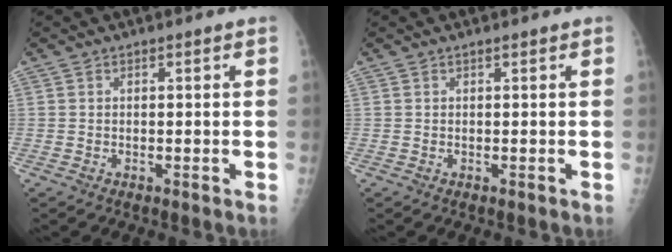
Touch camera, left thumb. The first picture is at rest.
{"total": 0.0}